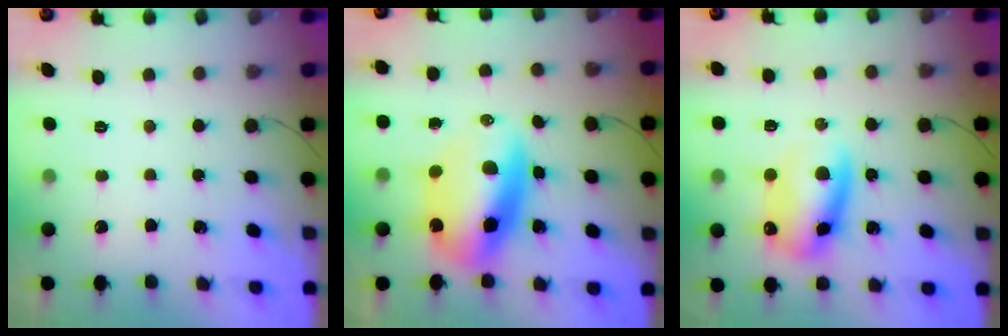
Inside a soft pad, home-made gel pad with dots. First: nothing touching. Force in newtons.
{"total": 14.6, "press": 14.0, "slide": 4.0}
{"total": 10.4, "press": 10.2, "slide": 2.3}